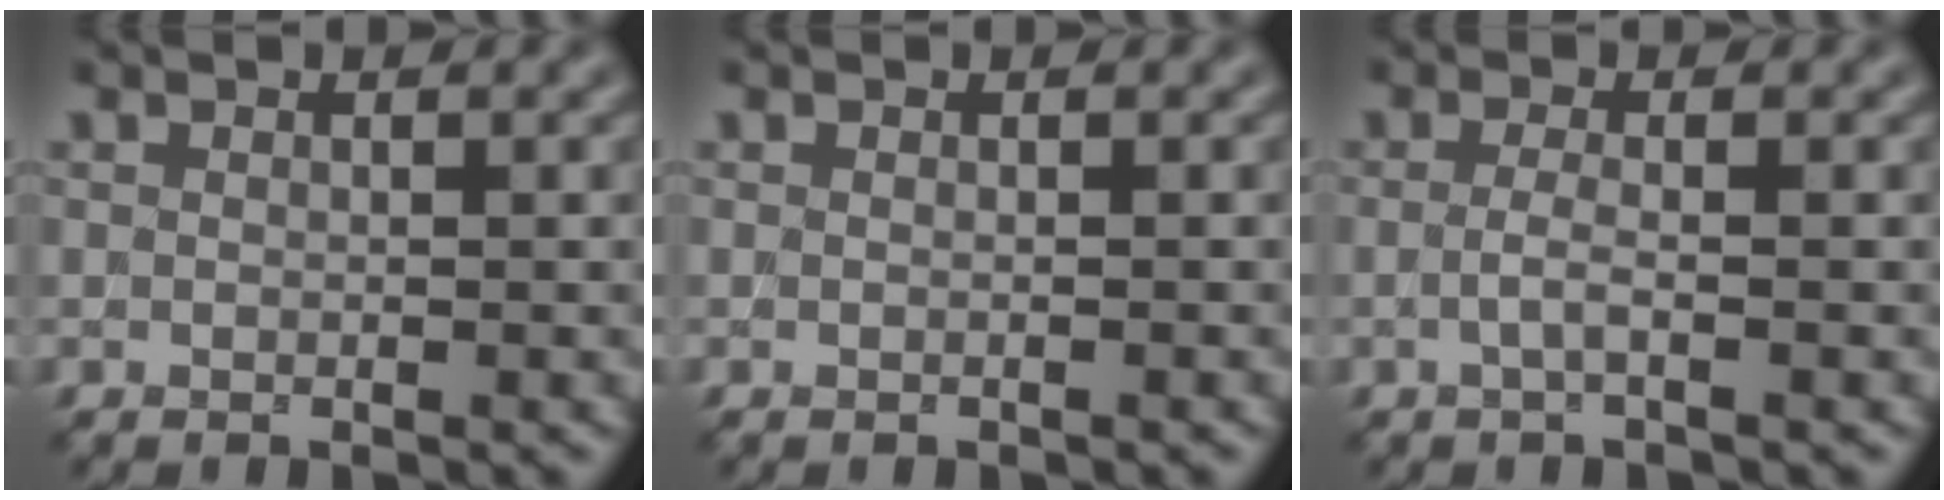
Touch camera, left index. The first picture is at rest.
{"total": 0.6, "force": [-0.1, 0.3, 0.5], "torque": [-0.005, -0.005, -0.007]}
{"total": 1.5, "force": [-0.2, 0.5, 1.5], "torque": [-0.030, -0.001, -0.011]}